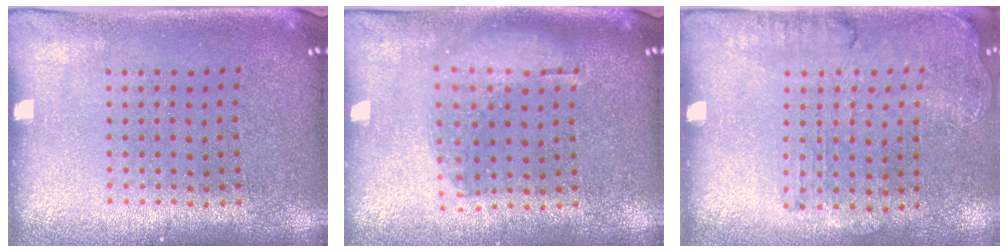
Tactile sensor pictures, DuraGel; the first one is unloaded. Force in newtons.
{"total": 1.2, "press": 1.1, "slide": 0.4}
{"total": 1.6, "press": 1.3, "slide": 1.0}